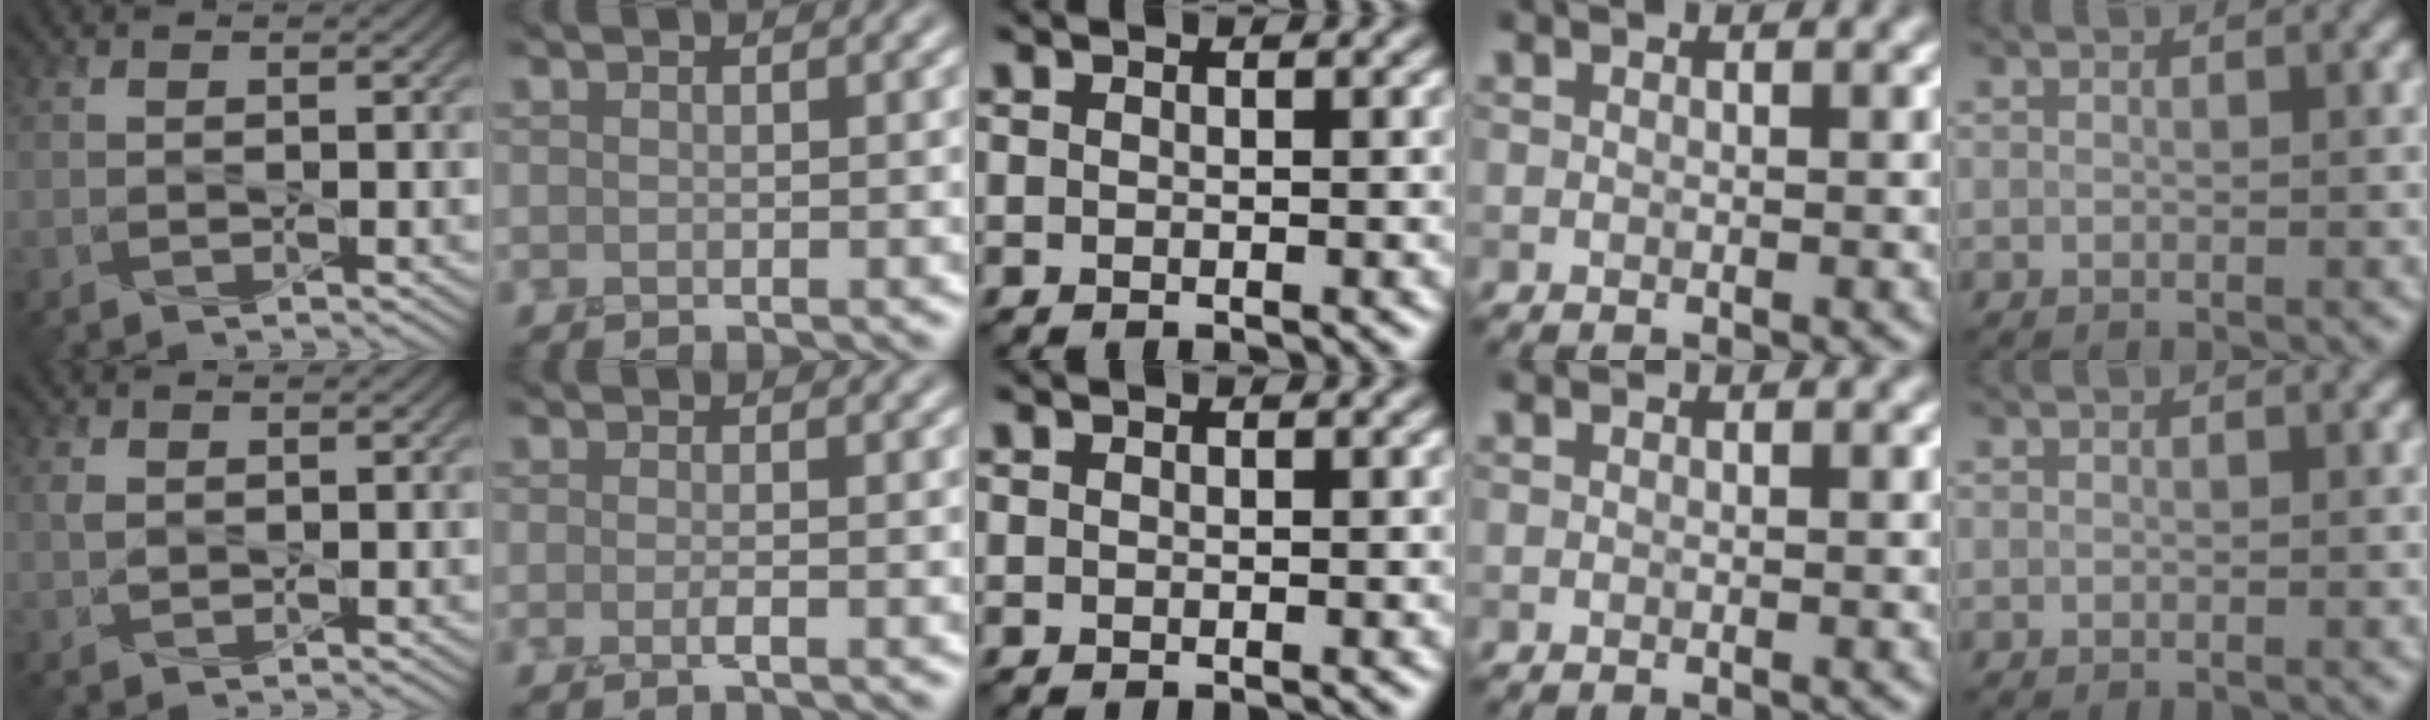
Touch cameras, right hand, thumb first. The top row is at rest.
{"thumb": {"total": 1.3, "force": [0.4, 1.0, 0.8], "torque": [-0.024, 0.000, 0.010]}, "index": {"total": 0.9, "force": [-0.4, 0.1, 0.8], "torque": [-0.023, -0.004, -0.012]}}